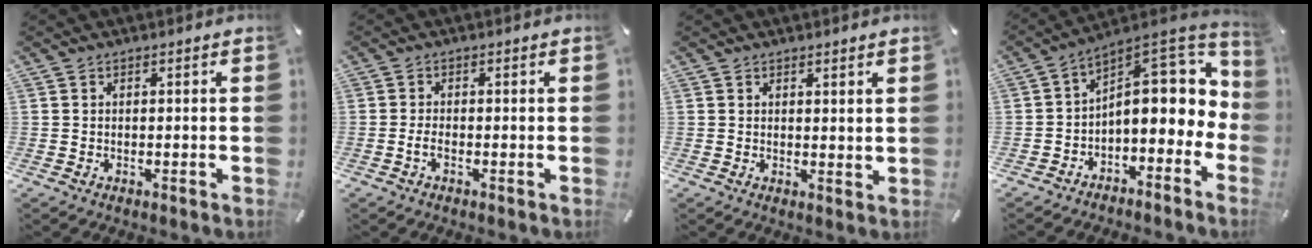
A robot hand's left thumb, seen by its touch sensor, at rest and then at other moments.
{"total": 1.8, "force": [-0.6, 0.7, 1.5], "torque": [-0.027, 0.003, -0.011]}
{"total": 1.6, "force": [1.5, 0.6, 0.1], "torque": [0.013, -0.010, 0.026]}
{"total": 12.7, "force": [2.5, 7.9, 9.7], "torque": [-0.108, -0.035, 0.037]}